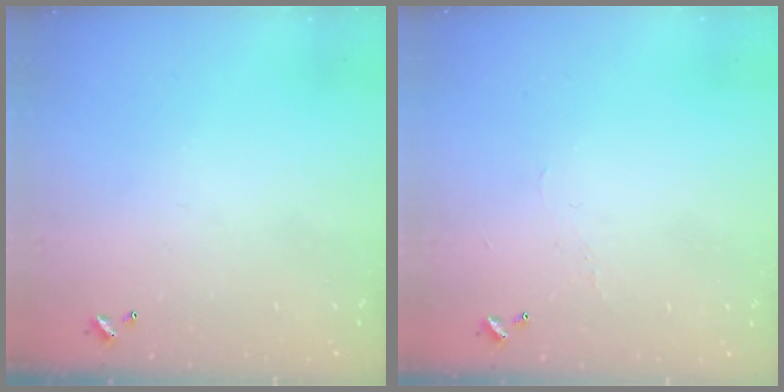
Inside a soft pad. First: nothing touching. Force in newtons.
{"total": 0.9, "press": 0.7, "slide": 0.6}